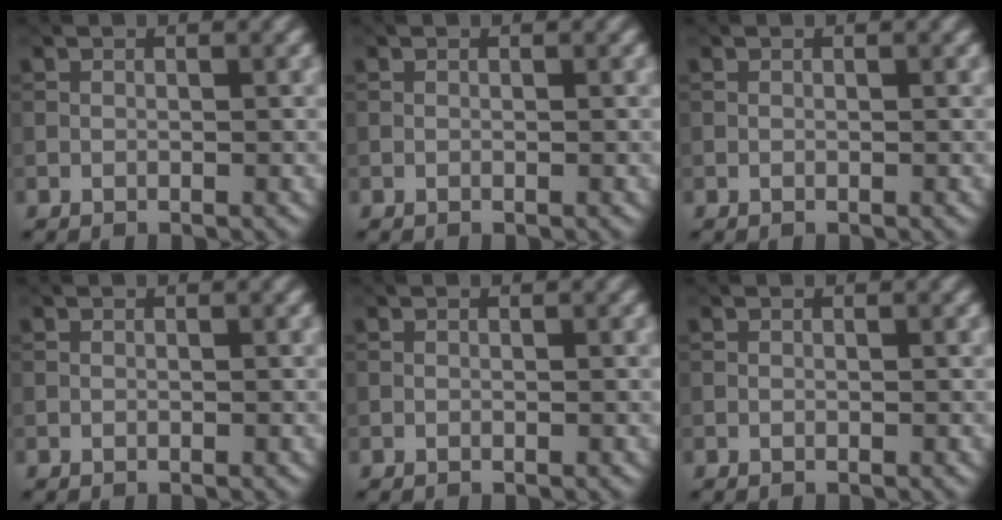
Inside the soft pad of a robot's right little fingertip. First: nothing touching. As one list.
[{"total": 0.0}, {"total": 0.0}, {"total": 0.0}, {"total": 0.0}, {"total": 0.0}]